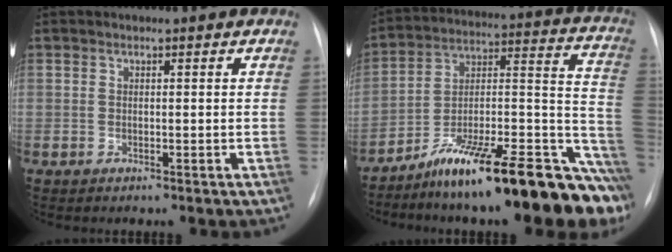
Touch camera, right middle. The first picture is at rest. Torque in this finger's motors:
{"motor_torque": [1.55, -0.58, 0.43, 0.21]}